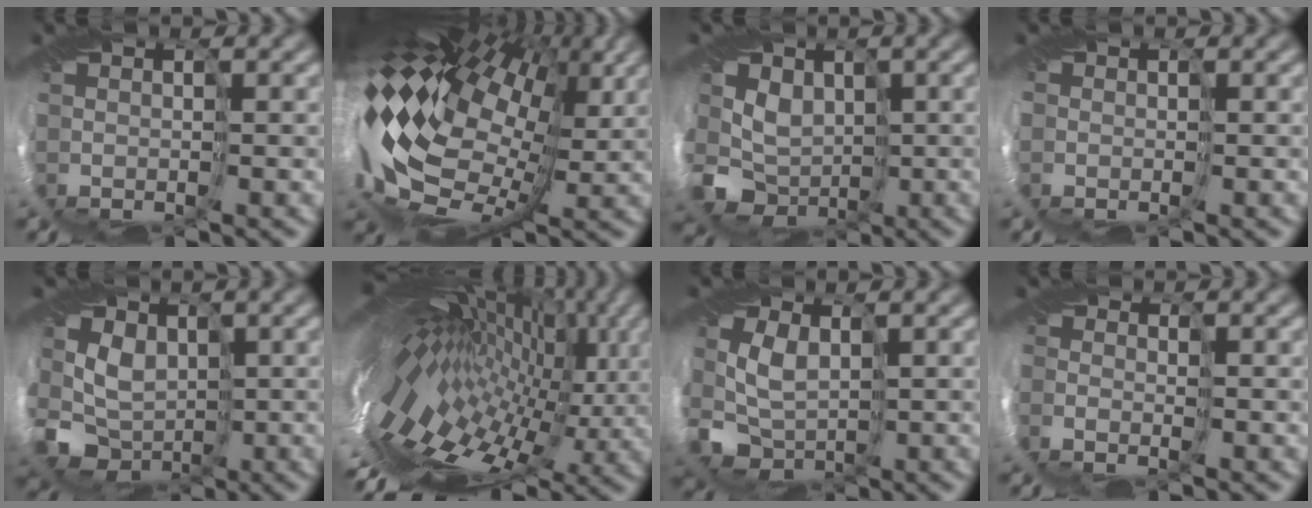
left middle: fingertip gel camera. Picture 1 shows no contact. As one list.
[{"total": 17.2, "force": [3.3, 9.3, 14.0], "torque": [-0.248, -0.011, 0.050]}, {"total": 5.2, "force": [-1.0, 4.9, 1.5], "torque": [-0.019, -0.007, -0.034]}, {"total": 1.1, "force": [-0.1, 1.1, 0.1], "torque": [-0.001, -0.007, -0.004]}, {"total": 4.4, "force": [-0.8, 4.1, 1.6], "torque": [-0.028, -0.019, -0.019]}, {"total": 16.1, "force": [2.3, 7.3, 14.1], "torque": [-0.214, 0.015, 0.058]}, {"total": 2.6, "force": [-0.3, 2.0, 1.6], "torque": [-0.043, -0.012, -0.007]}, {"total": 1.0, "force": [-1.0, 0.4, 0.0], "torque": [0.000, -0.012, -0.023]}]